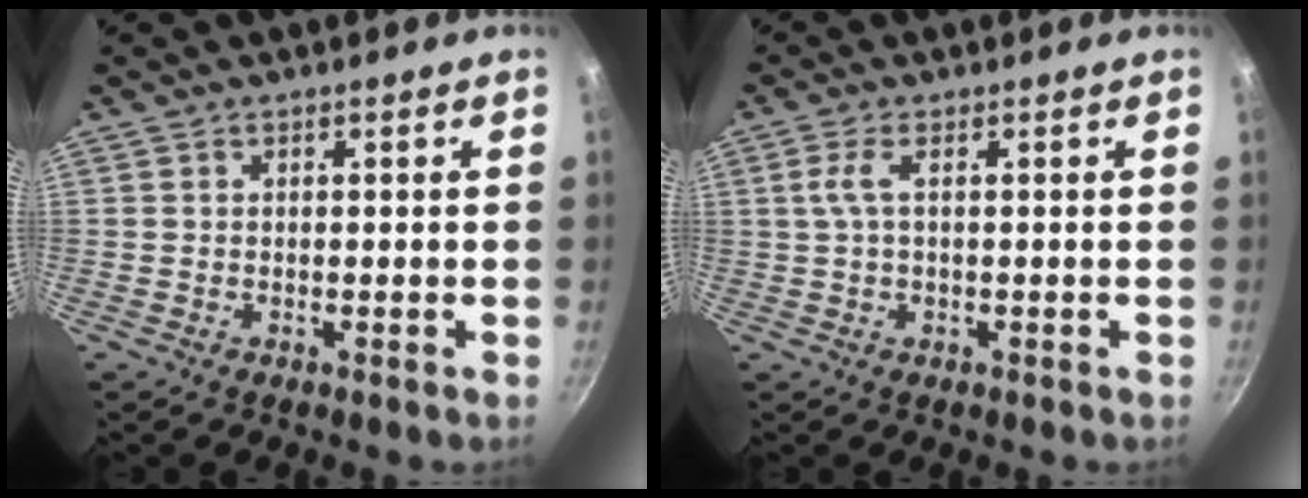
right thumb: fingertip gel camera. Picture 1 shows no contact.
{"total": 3.1, "force": [0.7, 1.0, 2.8], "torque": [-0.081, 0.010, 0.016]}